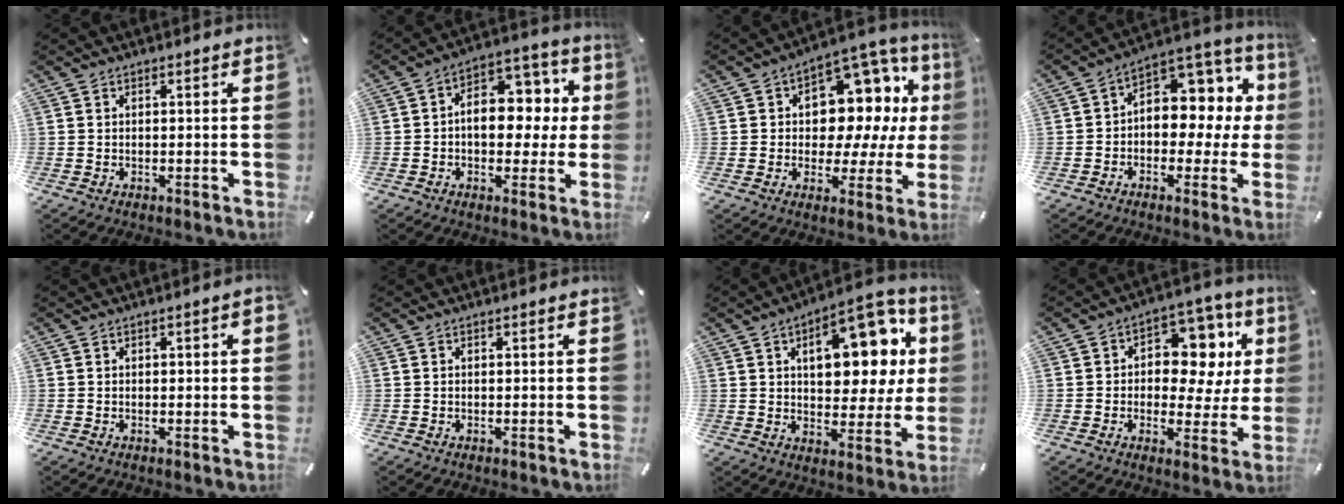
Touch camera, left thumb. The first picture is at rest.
{"total": 11.7, "force": [0.4, 8.6, 7.9], "torque": [-0.094, -0.007, 0.008]}
{"total": 13.5, "force": [4.3, 9.8, 8.3], "torque": [-0.097, -0.049, 0.082]}
{"total": 8.9, "force": [1.5, 7.2, 5.0], "torque": [-0.064, -0.025, 0.029]}
{"total": 1.0, "force": [0.1, 0.2, 1.0], "torque": [-0.017, 0.000, 0.001]}
{"total": 0.0}
{"total": 19.0, "force": [6.9, 10.1, 14.5], "torque": [-0.180, -0.032, 0.108]}
{"total": 12.6, "force": [3.2, 9.0, 8.2], "torque": [-0.098, -0.025, 0.056]}